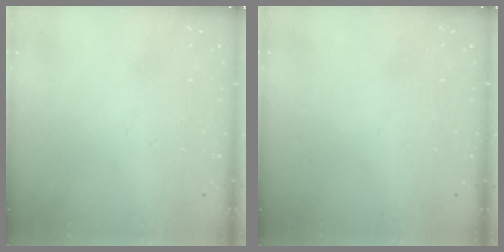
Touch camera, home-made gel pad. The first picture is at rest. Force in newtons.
{"total": 0.0}